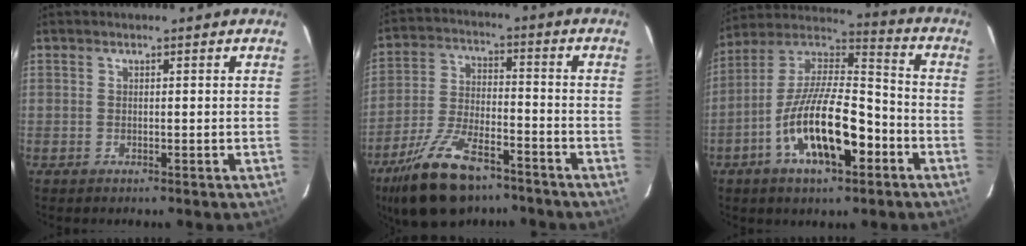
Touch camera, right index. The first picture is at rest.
{"total": 16.8, "force": [-11.9, 7.0, 9.5], "torque": [-0.201, -0.017, -0.209]}
{"total": 18.0, "force": [-7.3, 6.7, 15.0], "torque": [-0.284, 0.000, -0.132]}